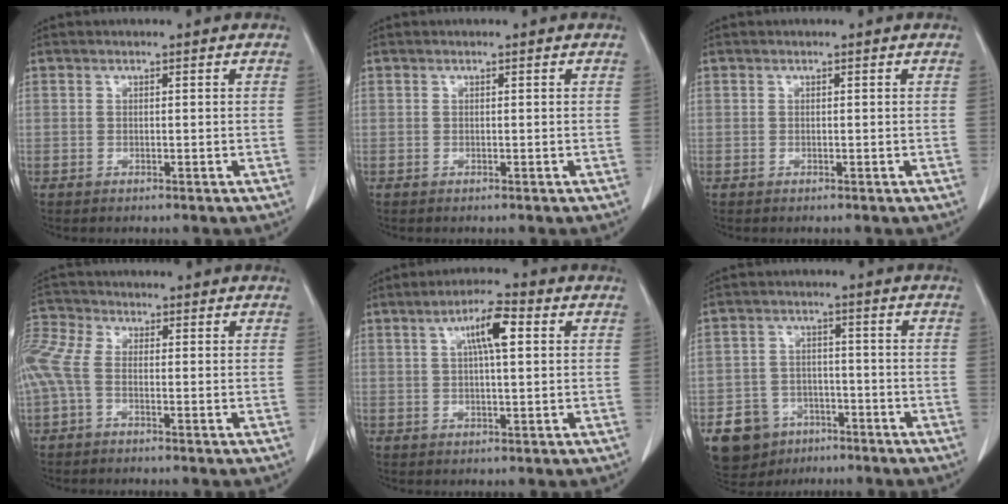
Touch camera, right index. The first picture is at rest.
{"total": 0.0}
{"total": 0.0}
{"total": 9.1, "force": [-0.9, 4.9, 7.6], "torque": [-0.219, 0.028, -0.020]}
{"total": 6.4, "force": [2.0, 1.0, 6.0], "torque": [-0.108, 0.013, 0.032]}
{"total": 7.9, "force": [-4.4, 6.3, 1.8], "torque": [-0.035, 0.012, -0.061]}